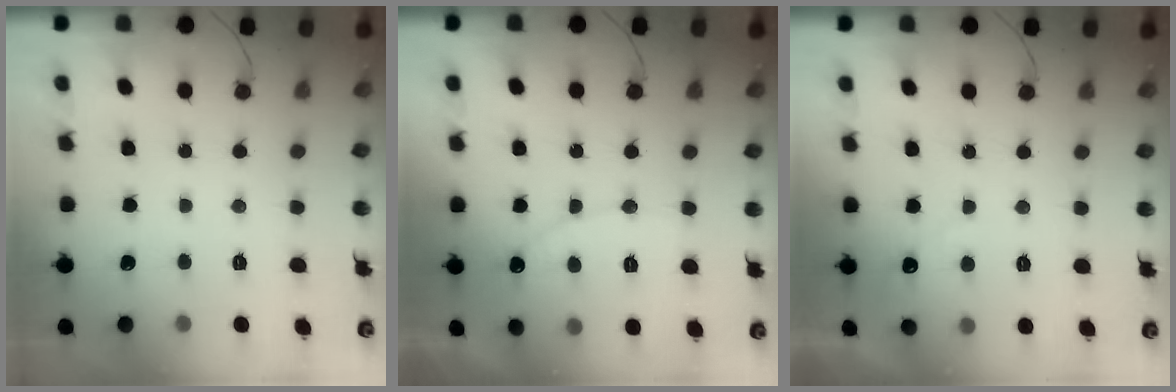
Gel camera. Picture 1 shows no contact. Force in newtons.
{"total": 7.9, "press": 7.9, "slide": 0.7}
{"total": 2.7, "press": 2.7, "slide": 0.1}